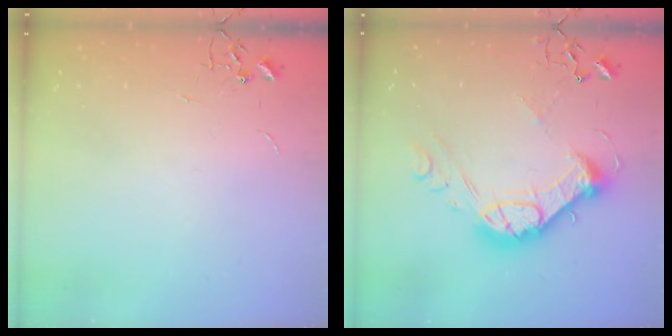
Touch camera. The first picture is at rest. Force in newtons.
{"total": 16.8, "press": 16.8, "slide": 0.4}